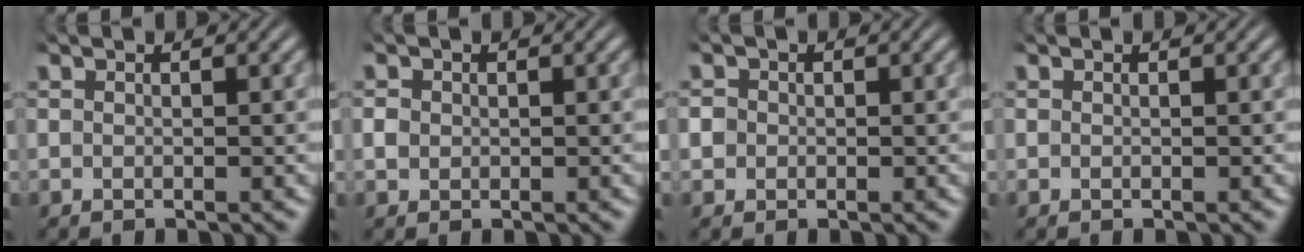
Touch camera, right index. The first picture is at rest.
{"total": 0.7, "force": [-0.1, 0.6, 0.3], "torque": [-0.013, -0.008, 0.005]}
{"total": 2.1, "force": [-0.1, 2.0, 0.6], "torque": [-0.024, -0.007, -0.003]}
{"total": 0.0}